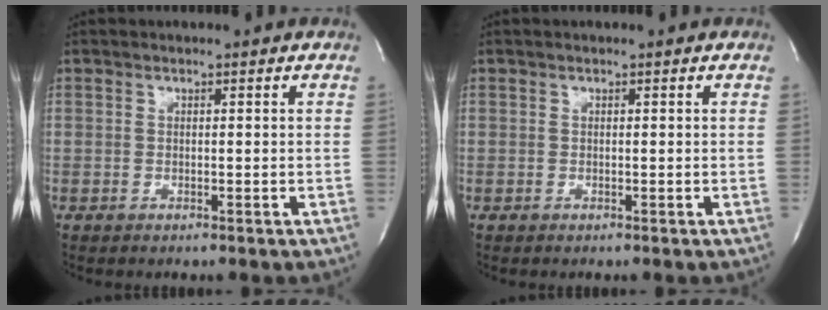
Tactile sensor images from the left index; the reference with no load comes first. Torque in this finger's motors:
{"motor_torque": [0.00, 0.00, 0.00, 0.00]}